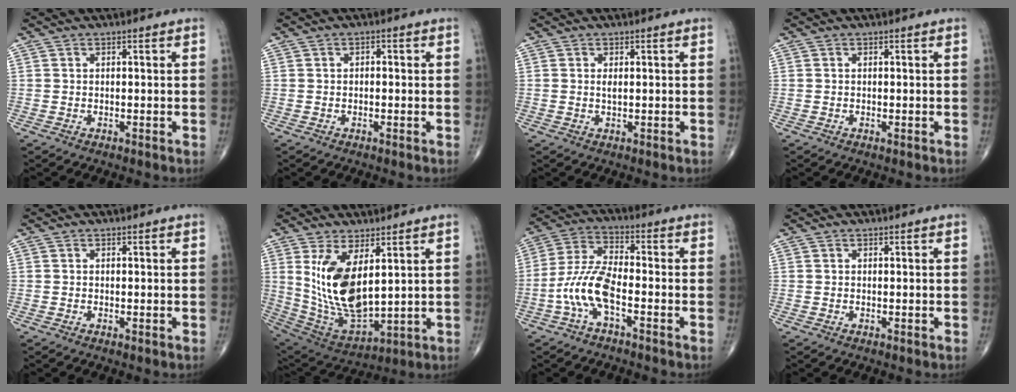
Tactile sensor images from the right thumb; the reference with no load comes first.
{"total": 0.9, "force": [0.0, 0.6, 0.7], "torque": [-0.005, 0.002, -0.005]}
{"total": 0.9, "force": [0.2, 0.4, 0.9], "torque": [-0.017, -0.002, 0.004]}
{"total": 0.0}
{"total": 0.0}
{"total": 15.2, "force": [3.9, 7.2, 12.8], "torque": [-0.238, -0.028, 0.101]}
{"total": 8.9, "force": [-3.5, 2.9, 7.7], "torque": [-0.175, 0.032, -0.073]}
{"total": 0.0}